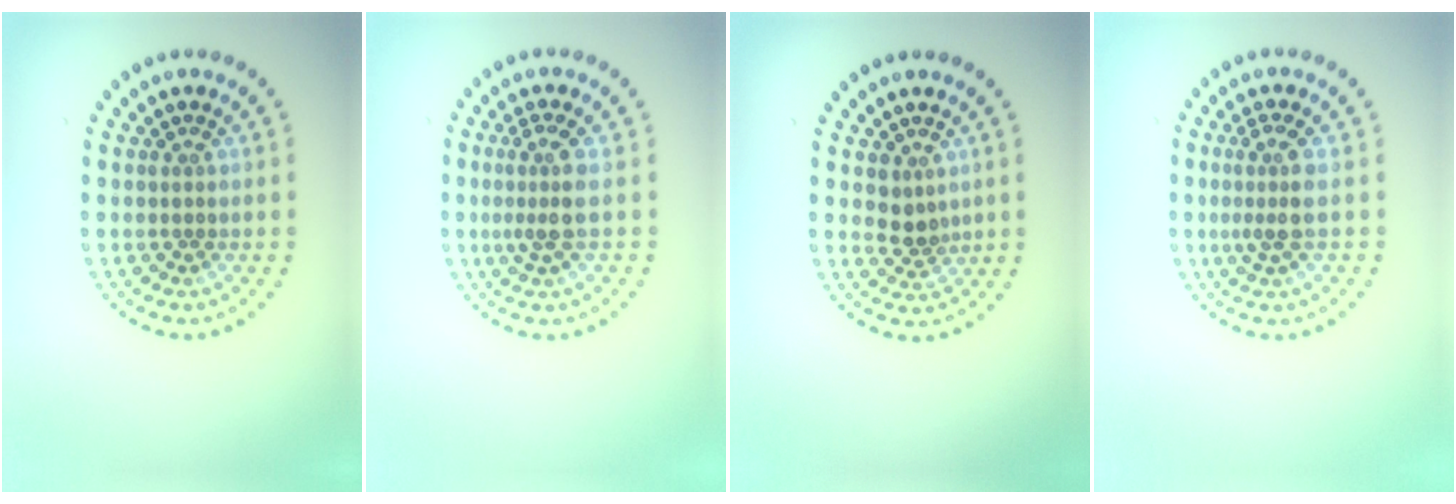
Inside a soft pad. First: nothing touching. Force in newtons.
{"total": 2.6, "press": 2.0, "slide": 1.7}
{"total": 2.0, "press": 1.7, "slide": 1.2}
{"total": 2.6, "press": 1.9, "slide": 1.7}